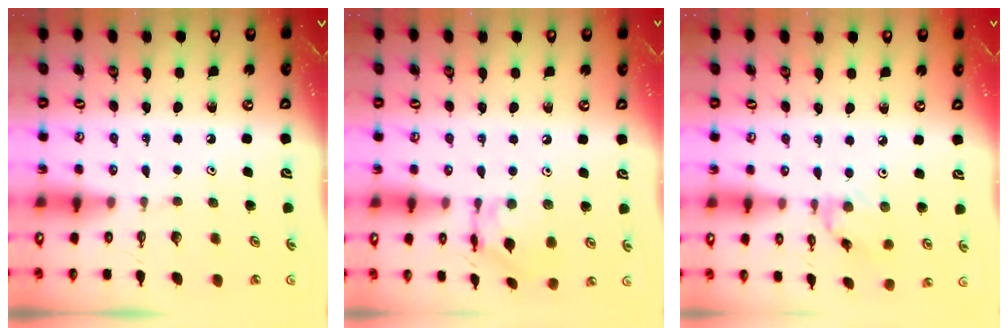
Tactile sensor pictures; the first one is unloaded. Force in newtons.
{"total": 11.6, "press": 11.6, "slide": 0.9}
{"total": 1.2, "press": 1.1, "slide": 0.3}